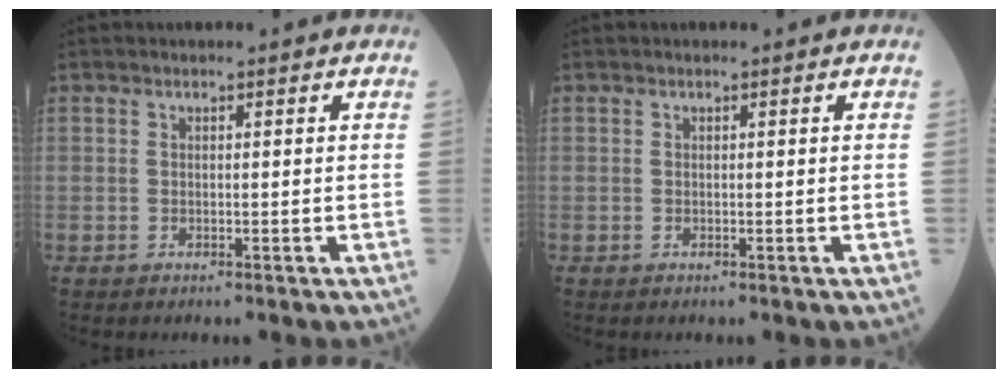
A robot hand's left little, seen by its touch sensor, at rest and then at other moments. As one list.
[{"total": 0.0}]